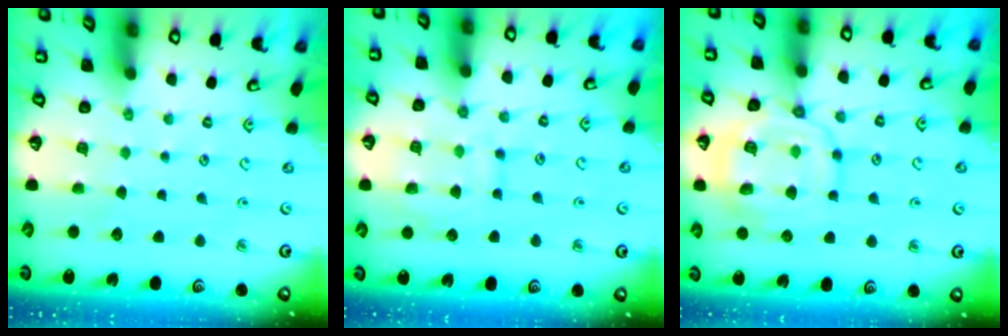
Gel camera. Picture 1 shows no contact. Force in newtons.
{"total": 11.3, "press": 11.3, "slide": 1.0}
{"total": 13.4, "press": 13.3, "slide": 1.0}